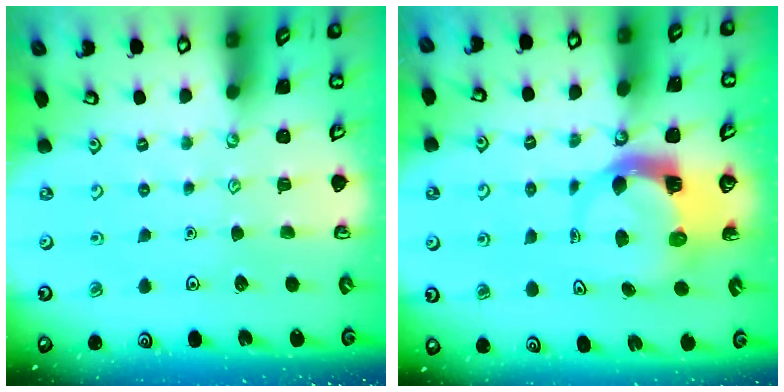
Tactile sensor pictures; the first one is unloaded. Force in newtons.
{"total": 5.2, "press": 5.1, "slide": 0.6}